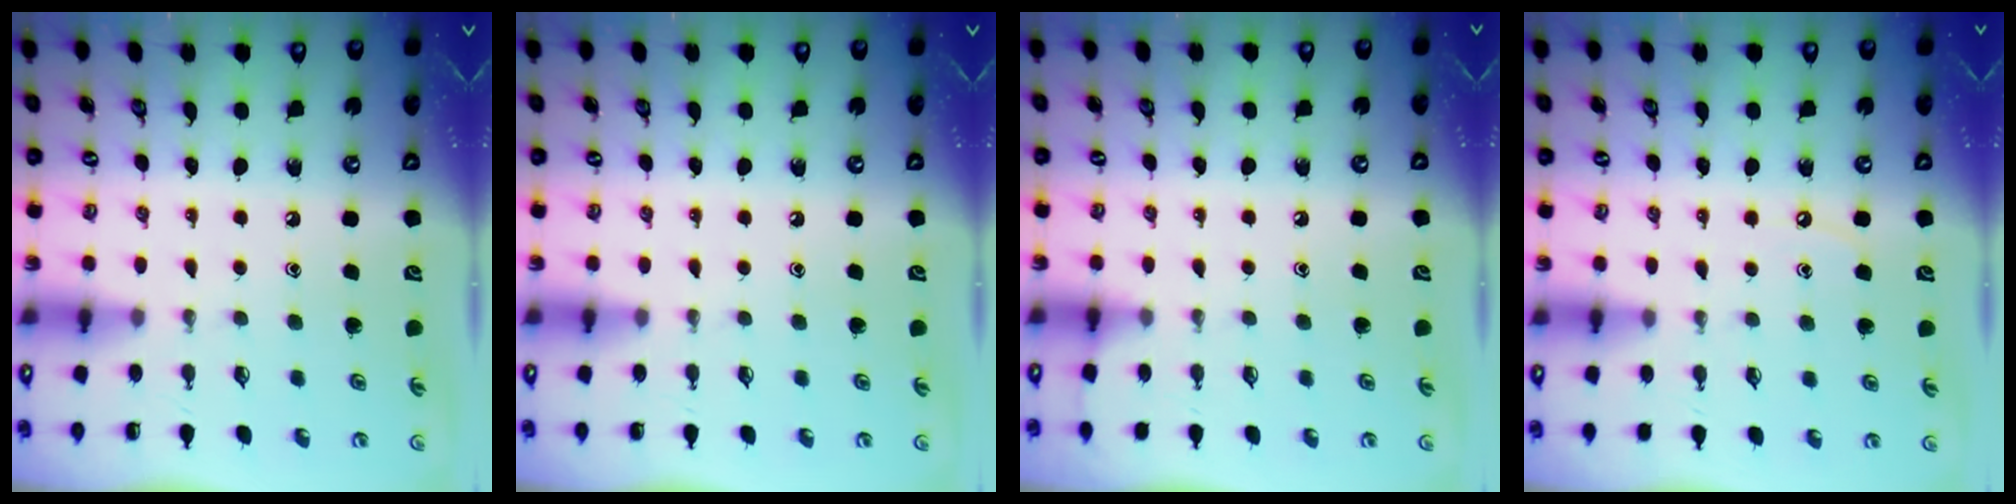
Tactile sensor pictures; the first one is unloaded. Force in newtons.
{"total": 0.0}
{"total": 3.3, "press": 3.3, "slide": 0.4}
{"total": 3.3, "press": 3.3, "slide": 0.4}